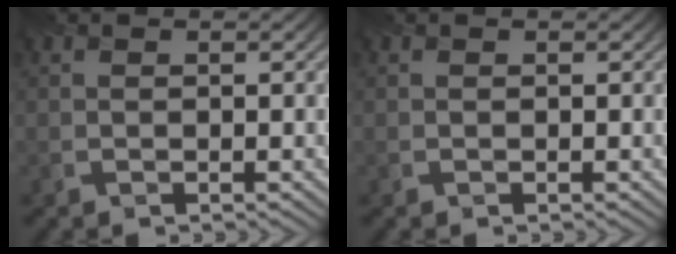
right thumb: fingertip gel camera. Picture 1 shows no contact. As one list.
[{"total": 0.0}]